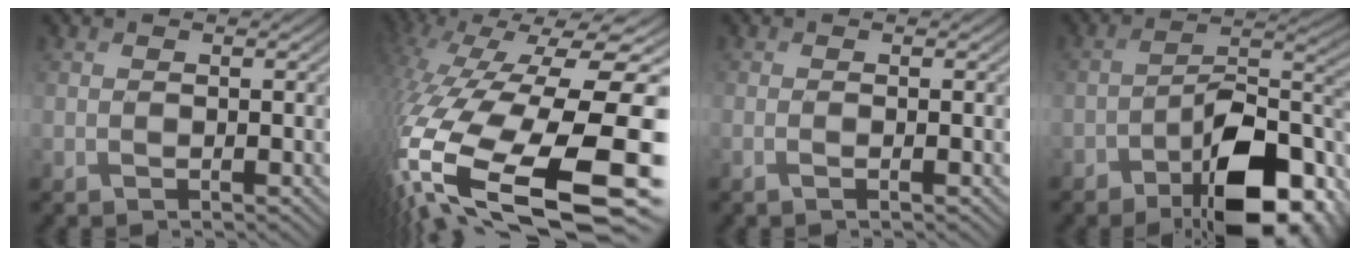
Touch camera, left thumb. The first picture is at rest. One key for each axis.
{"total": 18.6, "fx": -7.3, "fy": 8.7, "fz": 14.7, "tx": -0.323, "ty": -0.056, "tz": -0.085}
{"total": 1.0, "fx": -0.3, "fy": -0.4, "fz": 0.9, "tx": -0.022, "ty": 0.002, "tz": -0.006}
{"total": 14.0, "fx": -7.8, "fy": 6.2, "fz": 9.8, "tx": -0.154, "ty": -0.012, "tz": -0.131}